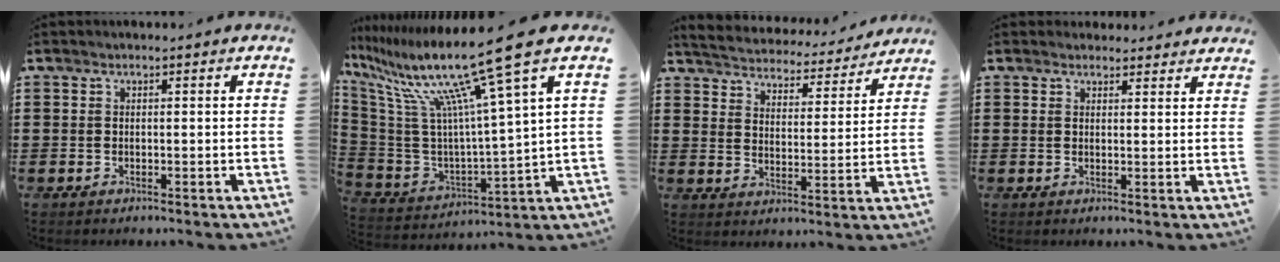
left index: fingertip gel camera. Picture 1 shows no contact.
{"total": 17.2, "force": [11.5, 0.8, 12.7], "torque": [-0.266, -0.079, 0.175]}
{"total": 4.2, "force": [4.2, 0.0, 0.2], "torque": [-0.029, -0.035, 0.066]}
{"total": 2.1, "force": [2.0, 0.5, 0.1], "torque": [0.001, -0.004, 0.038]}